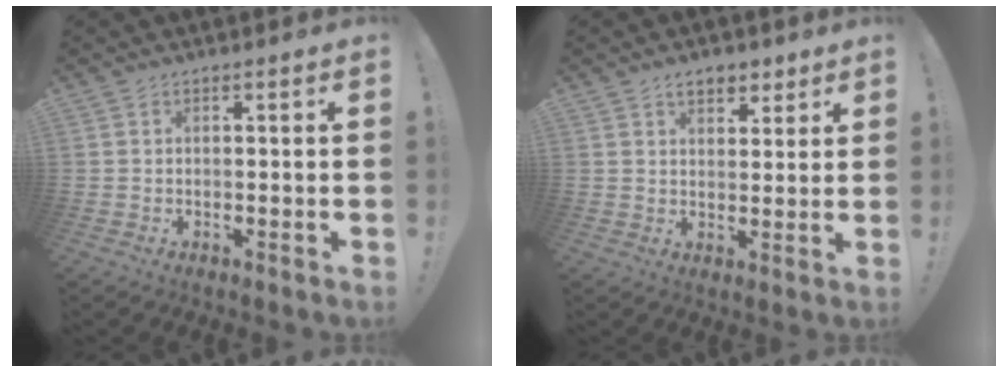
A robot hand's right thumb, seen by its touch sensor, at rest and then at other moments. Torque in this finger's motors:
{"motor_torque": [0.18, 0.50, 0.08, -0.08, 0.00]}